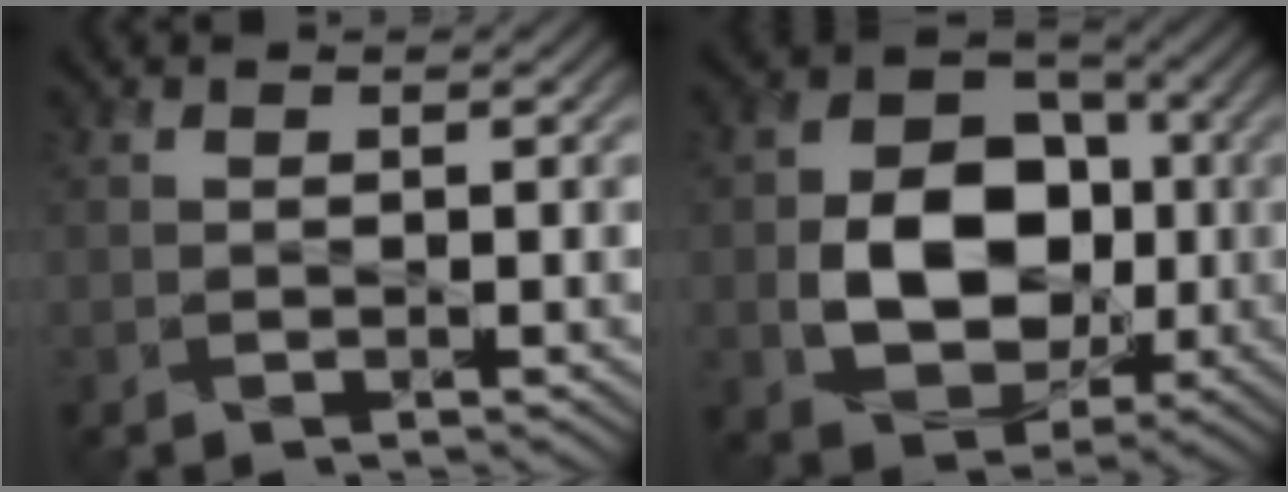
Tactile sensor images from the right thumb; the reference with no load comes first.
{"total": 11.3, "force": [-1.4, 8.6, 7.1], "torque": [-0.130, -0.003, -0.030]}